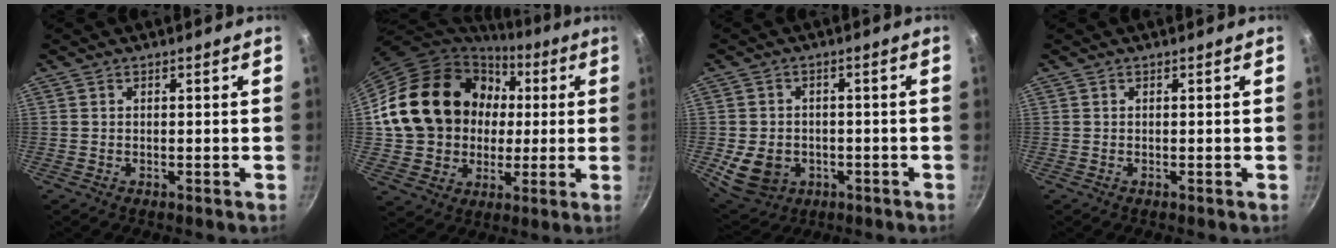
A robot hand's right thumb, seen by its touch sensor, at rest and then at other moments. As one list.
[{"total": 22.5, "force": [3.0, 18.9, 11.7], "torque": [-0.186, 0.032, 0.065]}, {"total": 9.3, "force": [-2.3, 7.6, 4.9], "torque": [-0.071, 0.009, -0.022]}, {"total": 0.0}]